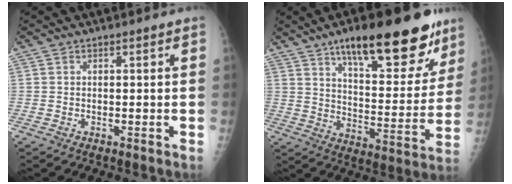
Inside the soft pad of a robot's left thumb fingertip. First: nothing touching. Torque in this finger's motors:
{"motor_torque": [0.43, 0.53, 1.45, -1.32, 0.20]}